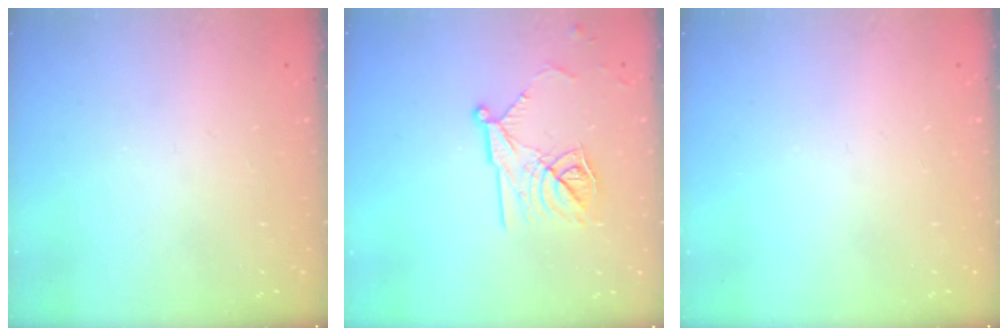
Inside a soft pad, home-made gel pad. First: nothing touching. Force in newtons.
{"total": 13.5, "press": 13.5, "slide": 0.2}
{"total": 0.0}